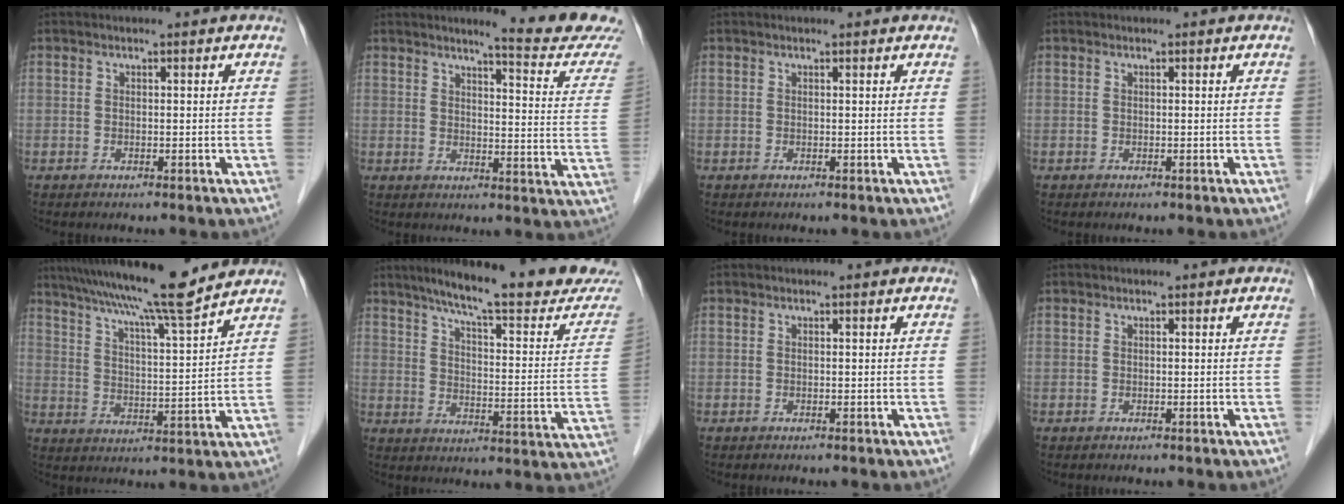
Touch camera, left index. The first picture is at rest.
{"total": 12.7, "force": [11.9, -1.2, 4.4], "torque": [-0.055, -0.078, 0.126]}
{"total": 0.8, "force": [0.7, 0.0, 0.2], "torque": [-0.008, 0.005, 0.009]}
{"total": 0.0}
{"total": 14.8, "force": [12.6, -0.4, 7.8], "torque": [-0.132, 0.009, 0.193]}
{"total": 22.6, "force": [19.5, 1.3, 11.3], "torque": [-0.158, -0.050, 0.253]}
{"total": 0.0}
{"total": 0.0}